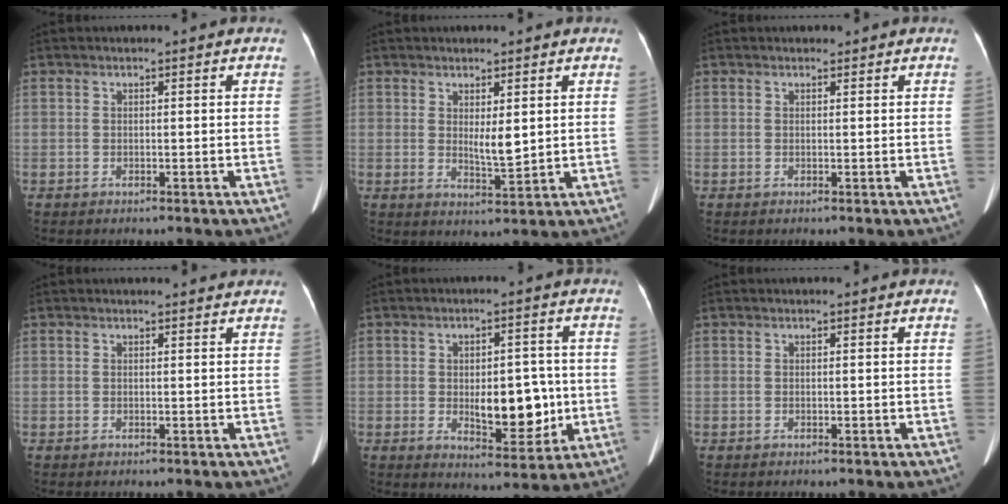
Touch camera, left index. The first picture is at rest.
{"total": 3.4, "force": [1.0, 0.8, 3.2], "torque": [-0.056, -0.012, 0.022]}
{"total": 0.5, "force": [0.5, 0.2, 0.0], "torque": [-0.010, 0.001, 0.010]}
{"total": 1.5, "force": [1.5, 0.1, 0.1], "torque": [-0.009, 0.001, 0.017]}
{"total": 9.2, "force": [-0.9, 4.2, 8.1], "torque": [-0.111, -0.001, -0.005]}
{"total": 0.0}